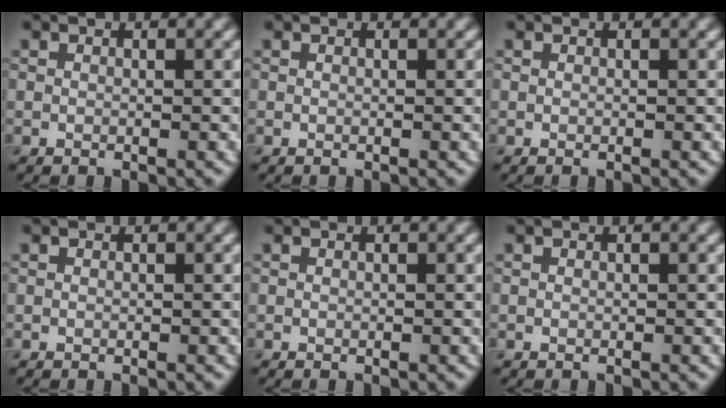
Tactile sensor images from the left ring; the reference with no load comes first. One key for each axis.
{"total": 0.0}
{"total": 0.0}
{"total": 0.0}
{"total": 0.0}
{"total": 0.0}